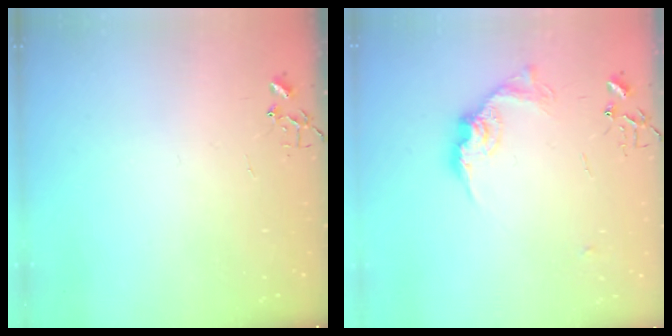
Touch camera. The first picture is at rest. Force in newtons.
{"total": 13.4, "press": 13.3, "slide": 0.8}